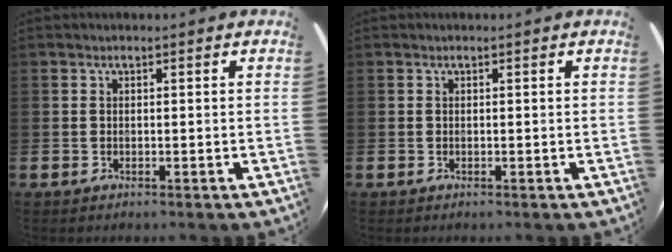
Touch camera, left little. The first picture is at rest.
{"total": 0.0}